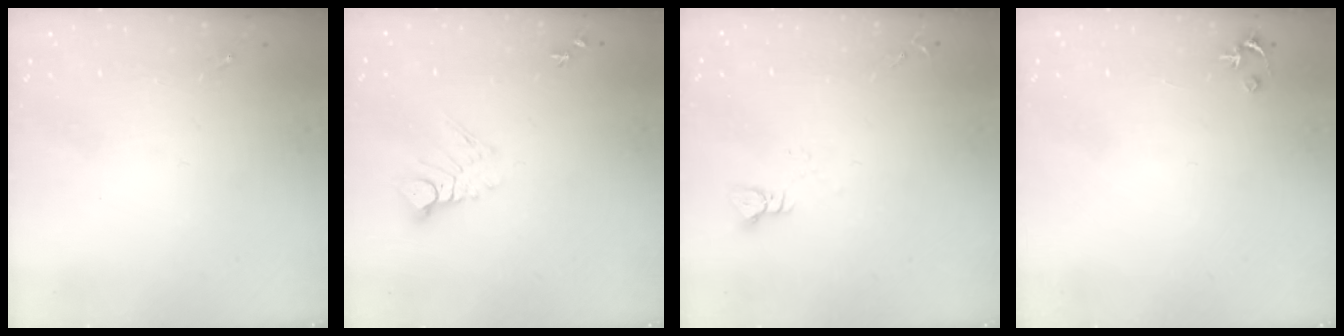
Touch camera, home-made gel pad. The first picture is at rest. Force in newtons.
{"total": 7.4, "press": 7.3, "slide": 0.9}
{"total": 3.0, "press": 3.0, "slide": 0.3}
{"total": 2.5, "press": 2.5, "slide": 0.2}